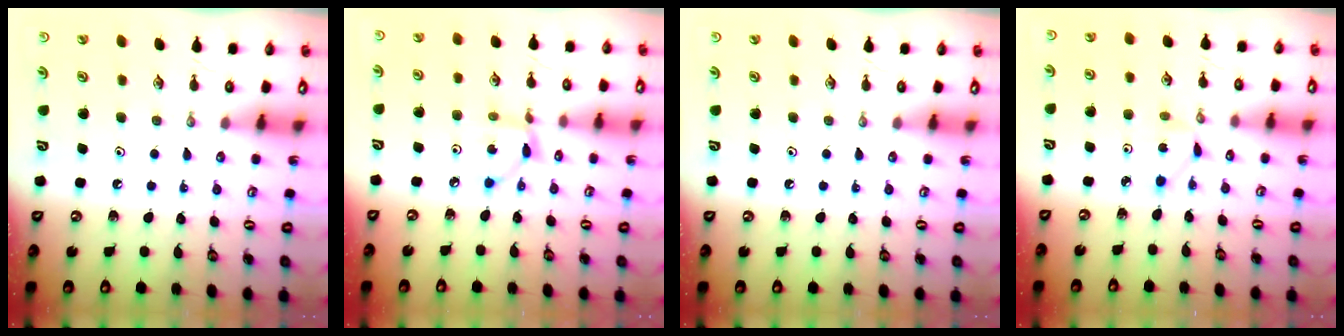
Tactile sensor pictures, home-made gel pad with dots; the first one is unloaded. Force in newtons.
{"total": 4.8, "press": 4.7, "slide": 0.2}
{"total": 0.0}
{"total": 1.8, "press": 1.7, "slide": 0.2}